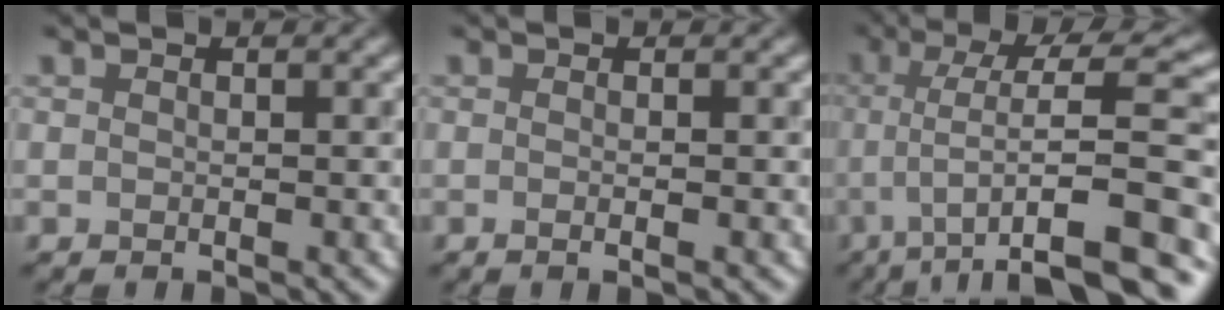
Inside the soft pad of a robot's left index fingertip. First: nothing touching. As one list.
[{"total": 2.2, "force": [0.3, 1.1, 1.9], "torque": [0.001, 0.008, -0.014]}, {"total": 10.9, "force": [-3.0, 2.4, 10.2], "torque": [-0.153, 0.035, -0.034]}]